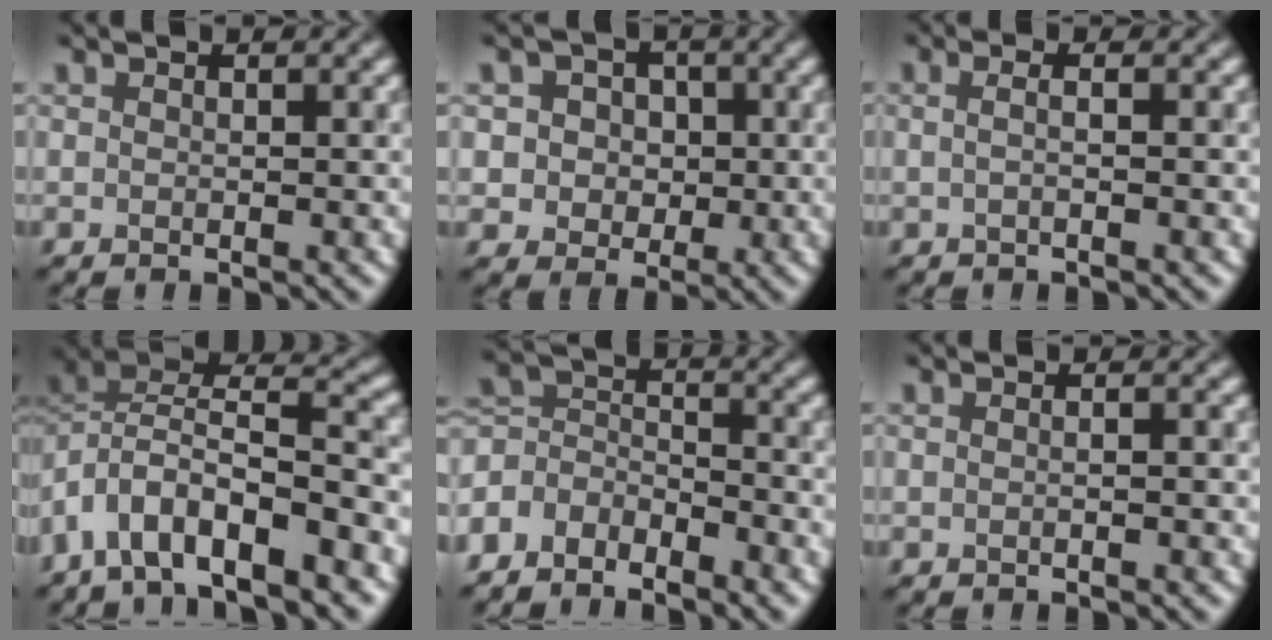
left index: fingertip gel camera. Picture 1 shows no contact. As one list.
[{"total": 3.9, "force": [0.5, 3.7, 1.2], "torque": [-0.008, 0.011, 0.003]}, {"total": 1.8, "force": [0.2, 1.0, 1.5], "torque": [-0.005, 0.001, -0.021]}, {"total": 9.3, "force": [-5.3, 4.0, 6.6], "torque": [-0.113, 0.012, -0.084]}, {"total": 4.4, "force": [-3.9, 1.9, 0.9], "torque": [-0.018, 0.005, -0.077]}, {"total": 1.3, "force": [0.0, 0.8, 1.0], "torque": [0.007, -0.006, -0.019]}]